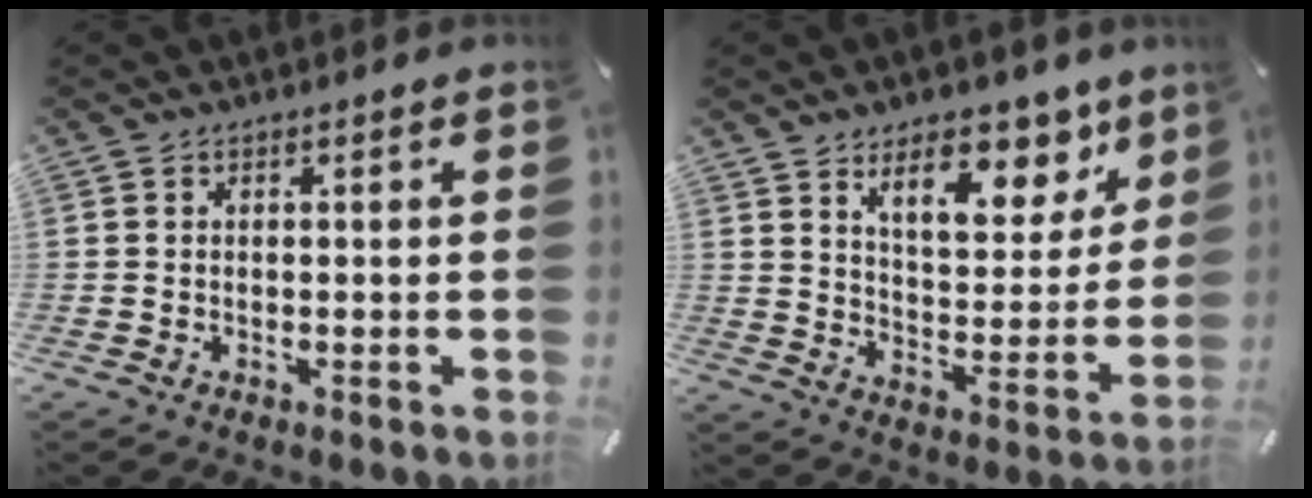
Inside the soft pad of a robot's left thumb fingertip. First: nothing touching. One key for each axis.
{"total": 14.4, "fx": 9.9, "fy": 7.1, "fz": 7.7, "tx": -0.100, "ty": -0.065, "tz": 0.168}